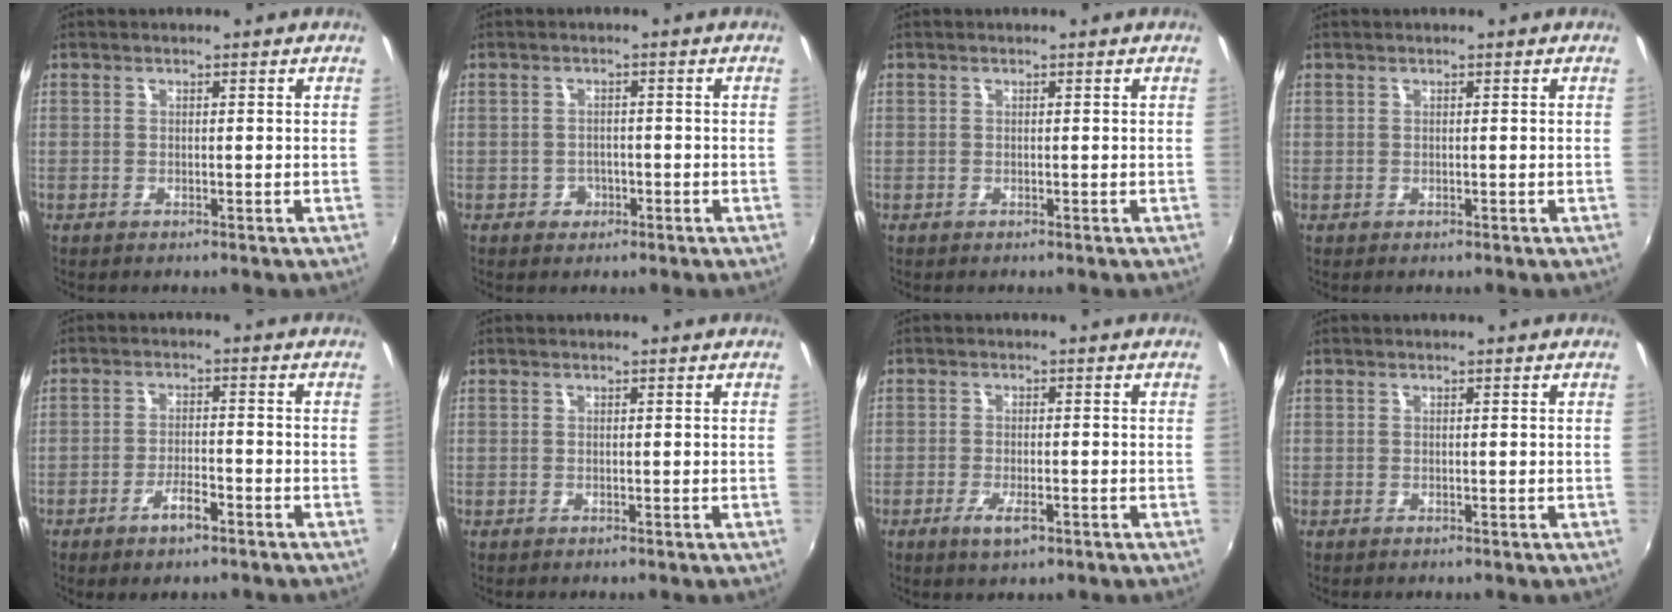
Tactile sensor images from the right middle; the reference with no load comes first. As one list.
[{"total": 2.5, "force": [-1.1, 2.2, 0.4], "torque": [-0.009, 0.002, -0.015]}, {"total": 0.0}, {"total": 0.0}, {"total": 4.7, "force": [-3.1, 1.4, 3.4], "torque": [-0.072, -0.004, -0.051]}, {"total": 0.0}, {"total": 4.1, "force": [-2.2, 1.3, 3.2], "torque": [-0.072, -0.009, -0.040]}, {"total": 0.0}]